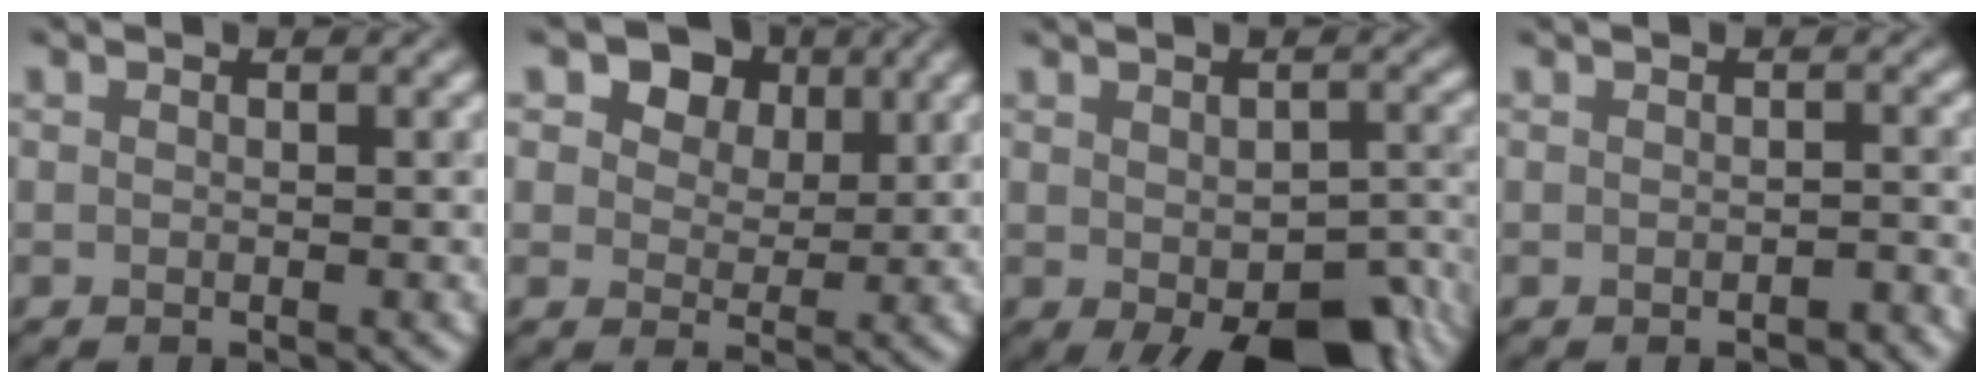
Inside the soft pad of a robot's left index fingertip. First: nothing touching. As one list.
[{"total": 8.2, "force": [4.6, 5.5, 4.0], "torque": [-0.082, 0.013, 0.057]}, {"total": 10.0, "force": [-4.9, 4.5, 7.5], "torque": [-0.108, -0.032, -0.053]}, {"total": 1.2, "force": [-0.8, 0.2, 0.9], "torque": [-0.014, 0.000, -0.009]}]